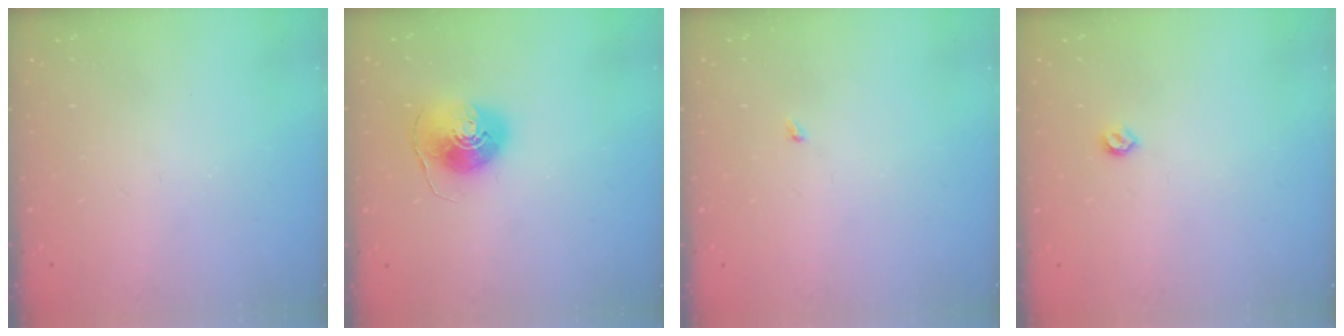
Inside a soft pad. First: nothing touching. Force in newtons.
{"total": 8.8, "press": 8.8, "slide": 0.6}
{"total": 1.9, "press": 1.9, "slide": 0.3}
{"total": 4.0, "press": 3.9, "slide": 0.8}